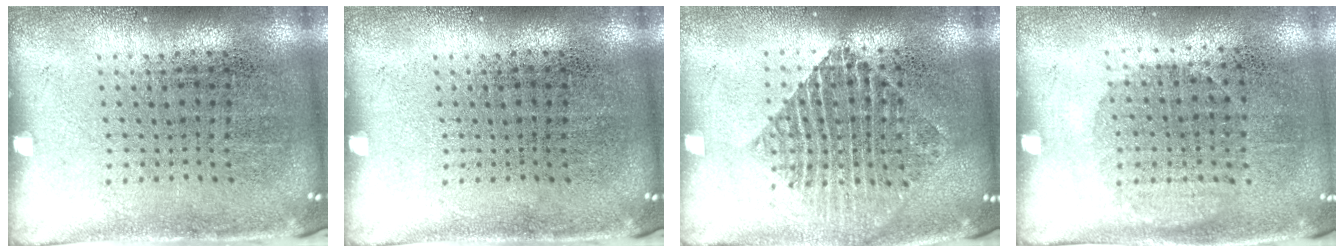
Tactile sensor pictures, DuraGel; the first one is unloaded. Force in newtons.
{"total": 0.0}
{"total": 1.7, "press": 1.4, "slide": 0.8}
{"total": 1.0, "press": 0.9, "slide": 0.4}